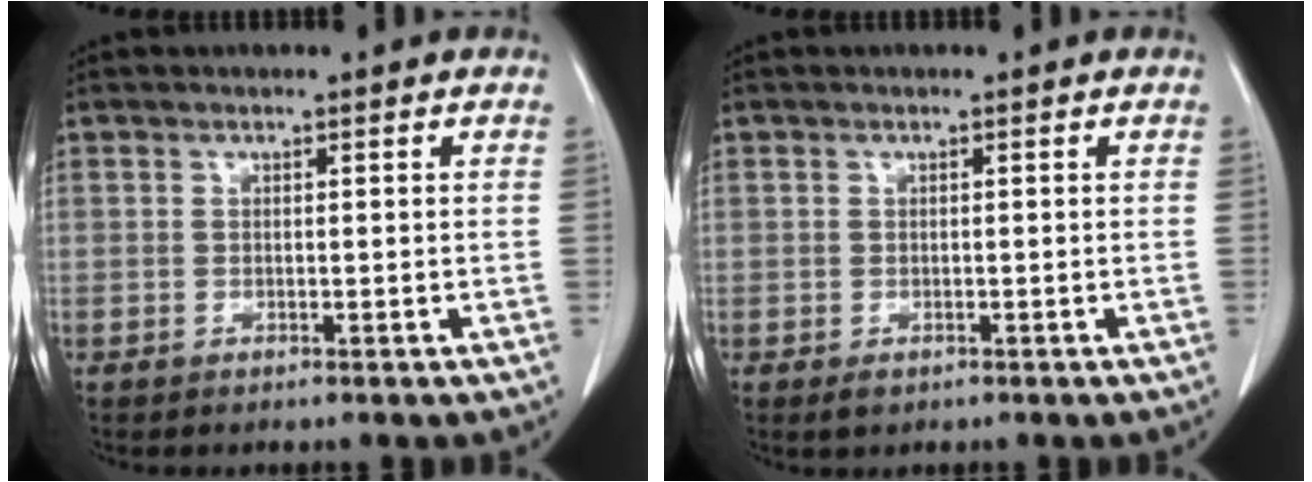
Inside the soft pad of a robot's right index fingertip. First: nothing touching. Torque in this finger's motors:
{"motor_torque": [-1.00, 0.32, -0.37, -0.13]}